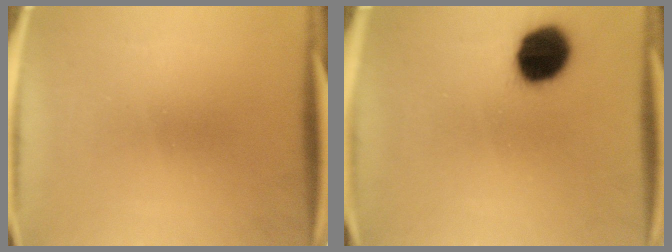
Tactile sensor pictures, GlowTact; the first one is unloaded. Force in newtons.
{"total": 12.9}